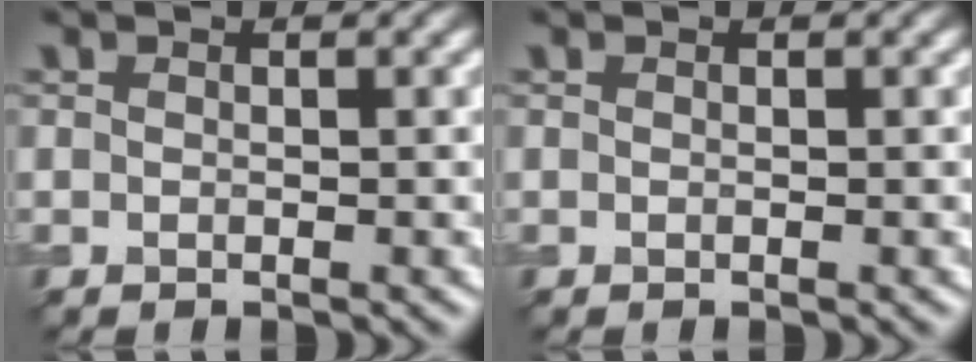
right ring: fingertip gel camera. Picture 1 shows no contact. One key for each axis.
{"total": 0.0}